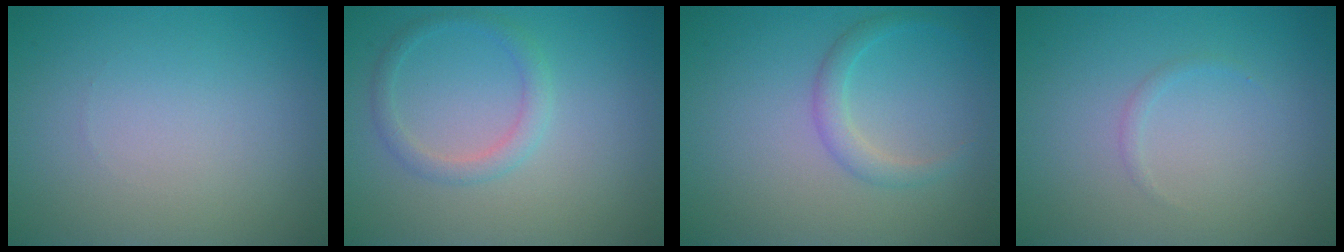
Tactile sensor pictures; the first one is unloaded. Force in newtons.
{"total": 1.9, "press": 1.9, "slide": 0.1}
{"total": 1.8, "press": 1.8, "slide": 0.1}
{"total": 0.5, "press": 0.5, "slide": 0.1}